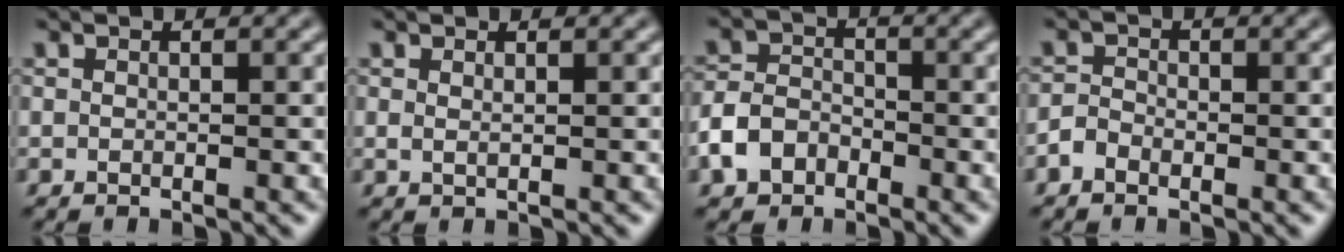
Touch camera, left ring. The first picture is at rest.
{"total": 0.6, "force": [0.4, 0.1, 0.4], "torque": [-0.008, -0.002, 0.007]}
{"total": 3.6, "force": [-1.9, 2.6, 1.6], "torque": [-0.033, 0.003, -0.045]}
{"total": 1.4, "force": [-0.9, 0.9, 0.6], "torque": [-0.009, 0.004, -0.021]}